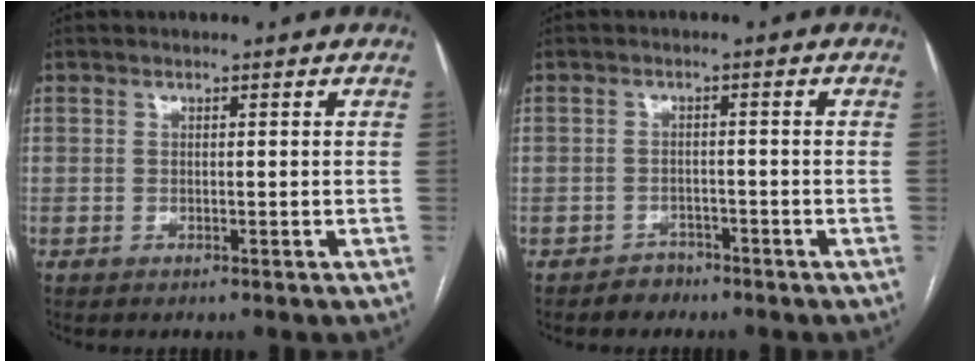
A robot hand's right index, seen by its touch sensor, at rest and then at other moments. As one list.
[{"total": 2.3, "force": [-1.7, 1.5, -0.3], "torque": [0.003, 0.007, -0.031]}]